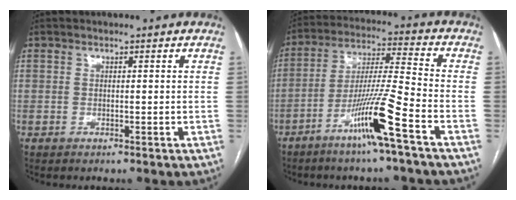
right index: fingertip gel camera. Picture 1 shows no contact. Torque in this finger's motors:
{"motor_torque": [1.50, -0.64, 0.52, 0.17]}